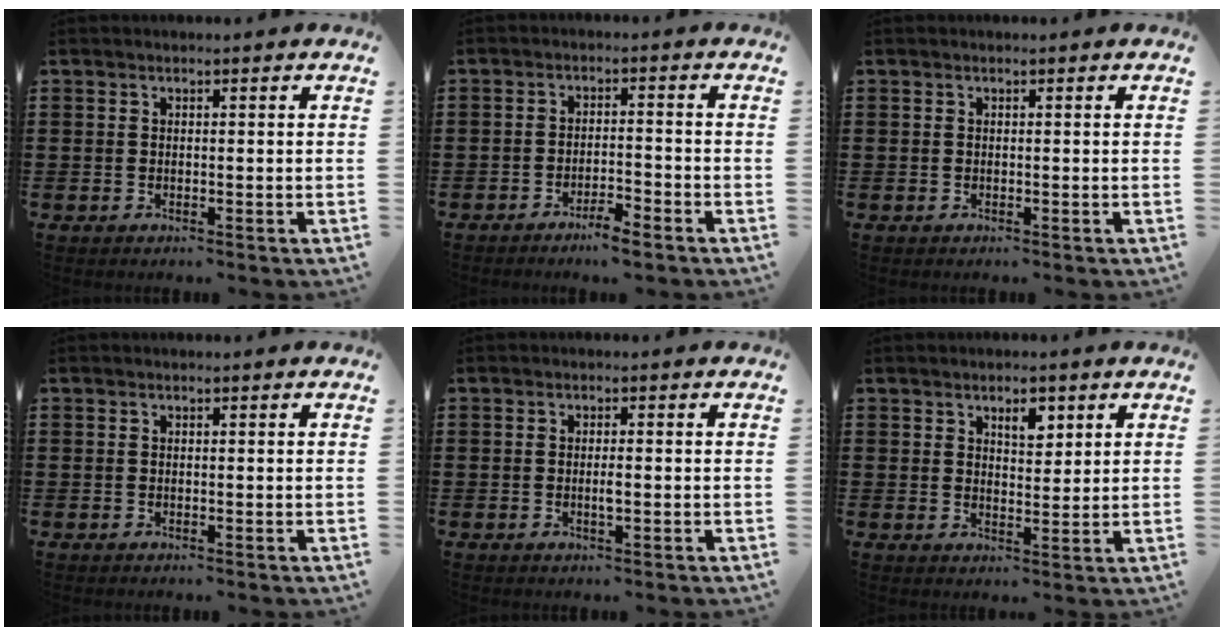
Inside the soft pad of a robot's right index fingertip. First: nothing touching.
{"total": 2.9, "force": [-2.7, 0.1, 1.1], "torque": [-0.021, 0.003, -0.052]}
{"total": 0.0}
{"total": 0.0}
{"total": 1.7, "force": [-0.3, 0.3, 1.6], "torque": [-0.031, 0.000, -0.006]}
{"total": 3.7, "force": [2.4, 1.7, 2.2], "torque": [-0.025, -0.003, 0.037]}